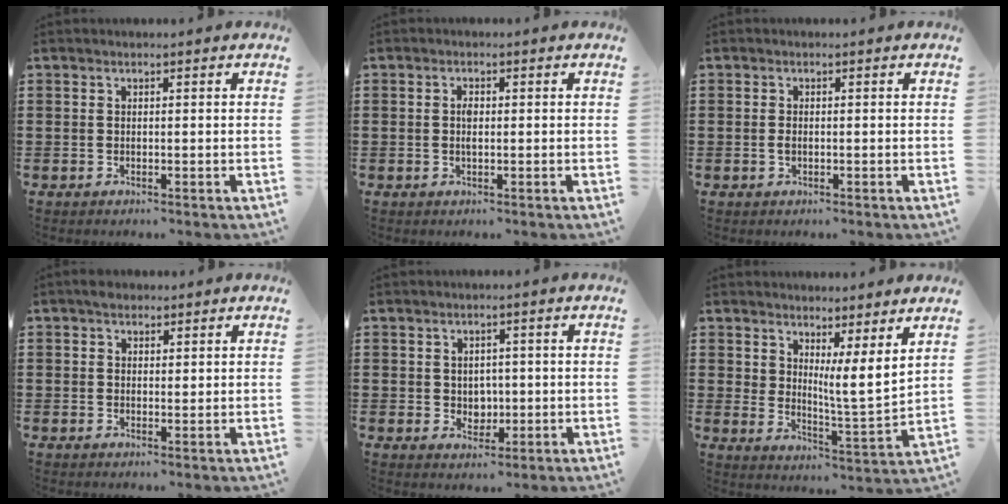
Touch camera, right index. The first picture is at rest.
{"total": 1.7, "force": [0.0, 0.7, 1.6], "torque": [-0.031, 0.002, -0.002]}
{"total": 1.0, "force": [-0.2, 0.4, 0.9], "torque": [-0.019, -0.001, -0.005]}
{"total": 1.9, "force": [1.5, 1.2, 0.4], "torque": [-0.003, 0.004, 0.027]}
{"total": 2.6, "force": [0.4, 2.4, 1.0], "torque": [-0.021, 0.005, 0.004]}
{"total": 5.8, "force": [4.7, 0.8, 3.3], "torque": [-0.065, -0.036, 0.082]}